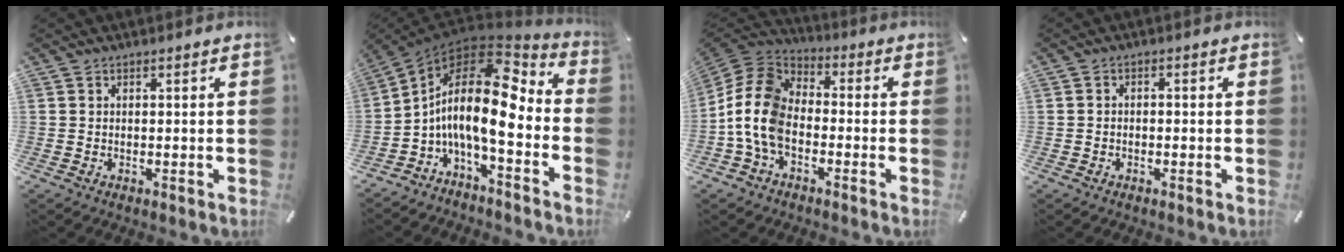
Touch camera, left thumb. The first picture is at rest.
{"total": 17.6, "force": [-0.6, 7.5, 15.9], "torque": [-0.305, -0.024, -0.021]}
{"total": 13.5, "force": [-4.3, 9.4, 8.7], "torque": [-0.199, 0.020, -0.082]}
{"total": 1.3, "force": [-0.9, 0.7, 0.5], "torque": [-0.008, 0.005, -0.020]}